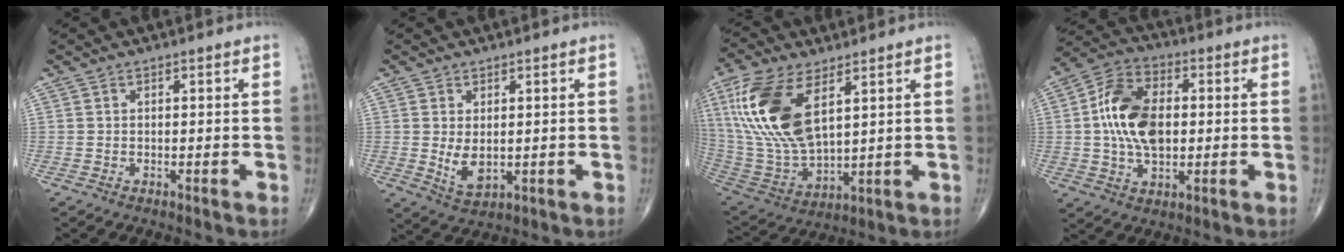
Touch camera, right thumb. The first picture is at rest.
{"total": 4.7, "force": [0.1, 2.7, 3.8], "torque": [-0.063, -0.012, 0.015]}
{"total": 19.6, "force": [7.3, 9.3, 15.5], "torque": [-0.323, -0.025, 0.149]}
{"total": 14.0, "force": [0.6, 8.6, 11.1], "torque": [-0.192, 0.019, 0.007]}